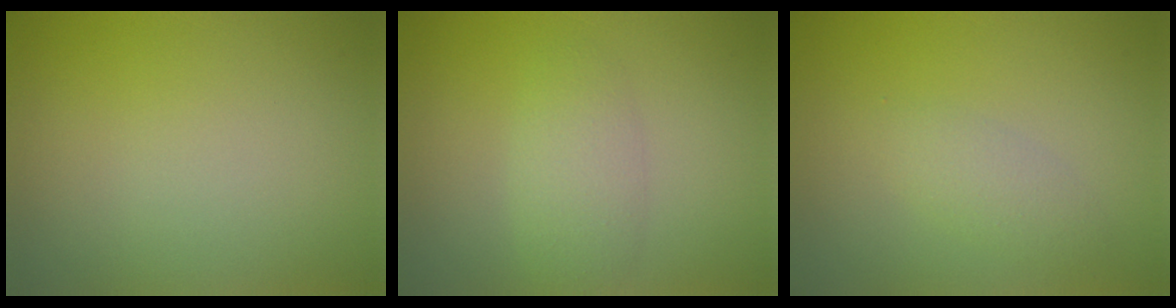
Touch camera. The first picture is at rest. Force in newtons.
{"total": 2.5, "press": 2.5, "slide": 0.2}
{"total": 1.9, "press": 1.9, "slide": 0.0}